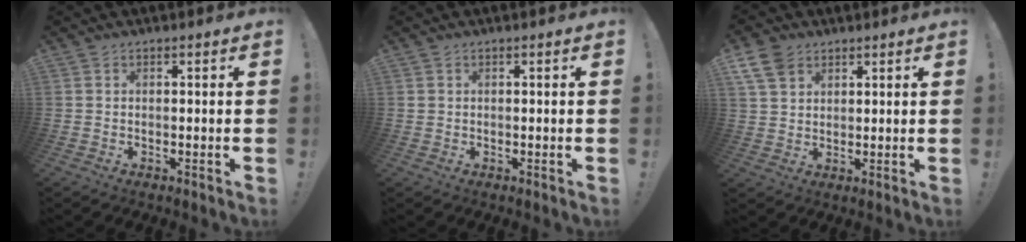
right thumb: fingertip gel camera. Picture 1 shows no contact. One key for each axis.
{"total": 1.1, "fx": 0.5, "fy": 1.0, "fz": 0.3, "tx": -0.005, "ty": 0.002, "tz": 0.009}
{"total": 8.6, "fx": 5.0, "fy": 6.0, "fz": 3.6, "tx": -0.074, "ty": -0.021, "tz": 0.099}